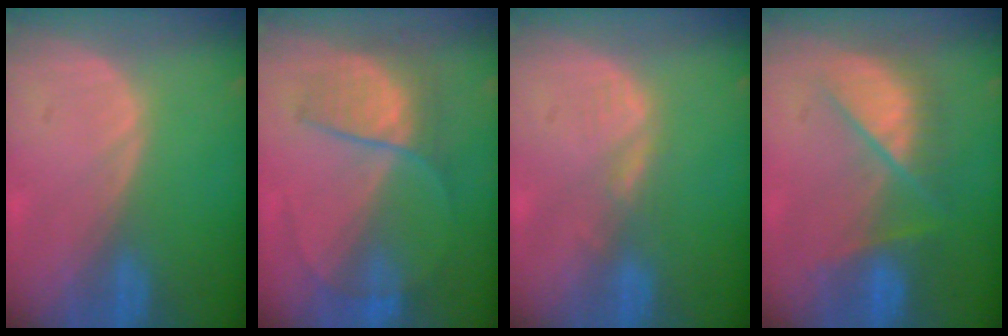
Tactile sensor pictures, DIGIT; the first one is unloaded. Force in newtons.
{"total": 6.5, "press": 6.4, "slide": 1.0}
{"total": 1.6, "press": 1.6, "slide": 0.2}
{"total": 7.2, "press": 7.2, "slide": 0.2}